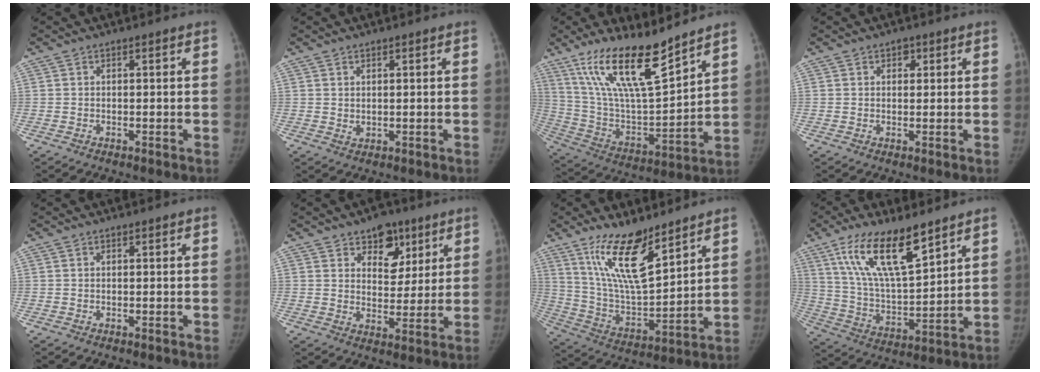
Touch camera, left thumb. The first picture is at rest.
{"total": 1.3, "force": [0.6, 0.8, 0.8], "torque": [-0.011, -0.008, 0.016]}
{"total": 19.6, "force": [13.7, 4.5, 13.3], "torque": [-0.216, -0.072, 0.262]}
{"total": 2.0, "force": [1.0, 1.5, 1.0], "torque": [0.000, -0.003, 0.012]}
{"total": 0.0}
{"total": 9.6, "force": [5.5, 6.4, 4.5], "torque": [-0.024, -0.025, 0.083]}
{"total": 16.3, "force": [10.8, 5.1, 11.0], "torque": [-0.172, -0.072, 0.216]}
{"total": 17.1, "force": [10.4, 5.4, 12.4], "torque": [-0.207, -0.050, 0.205]}